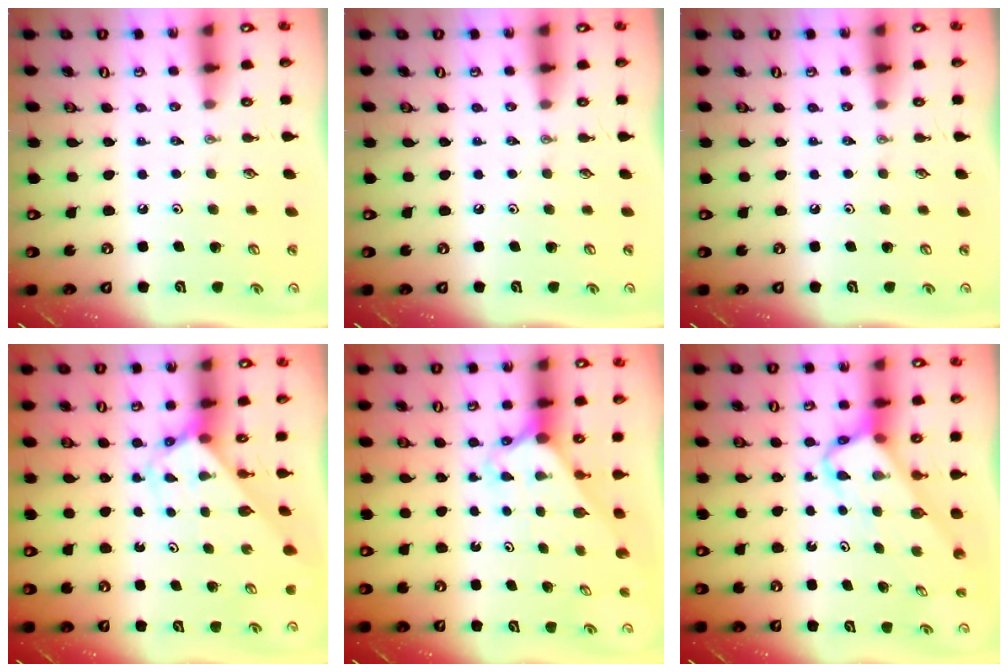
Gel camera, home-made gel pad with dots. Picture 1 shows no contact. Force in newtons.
{"total": 0.0}
{"total": 0.0}
{"total": 2.8, "press": 2.8, "slide": 0.1}
{"total": 2.2, "press": 2.2, "slide": 0.1}
{"total": 4.2, "press": 4.2, "slide": 0.3}